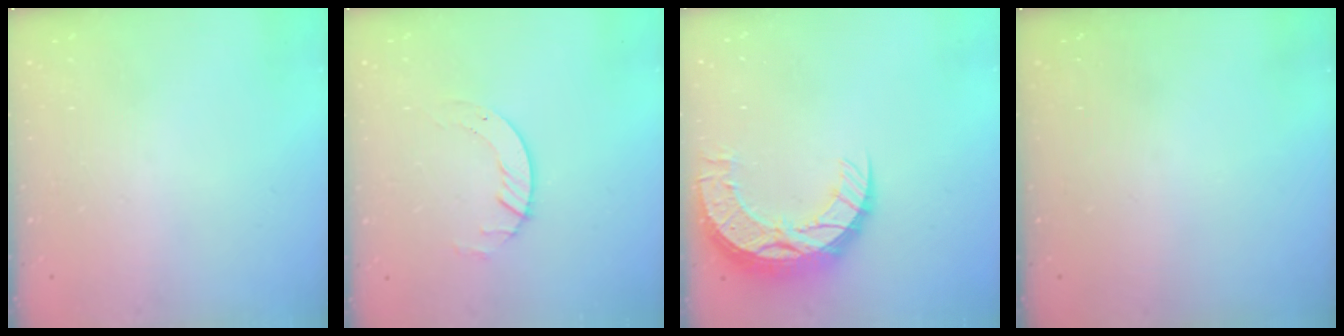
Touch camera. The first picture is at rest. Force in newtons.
{"total": 3.3, "press": 3.3, "slide": 0.4}
{"total": 13.3, "press": 13.3, "slide": 0.9}
{"total": 0.0}